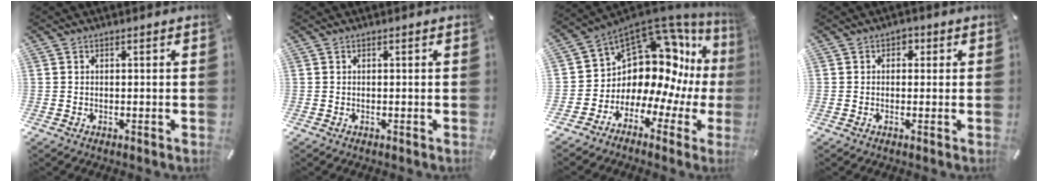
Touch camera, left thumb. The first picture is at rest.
{"total": 0.0}
{"total": 13.2, "force": [5.5, 9.7, 7.1], "torque": [-0.113, -0.079, 0.107]}
{"total": 1.9, "force": [-0.1, 1.7, 0.8], "torque": [-0.008, 0.006, -0.007]}